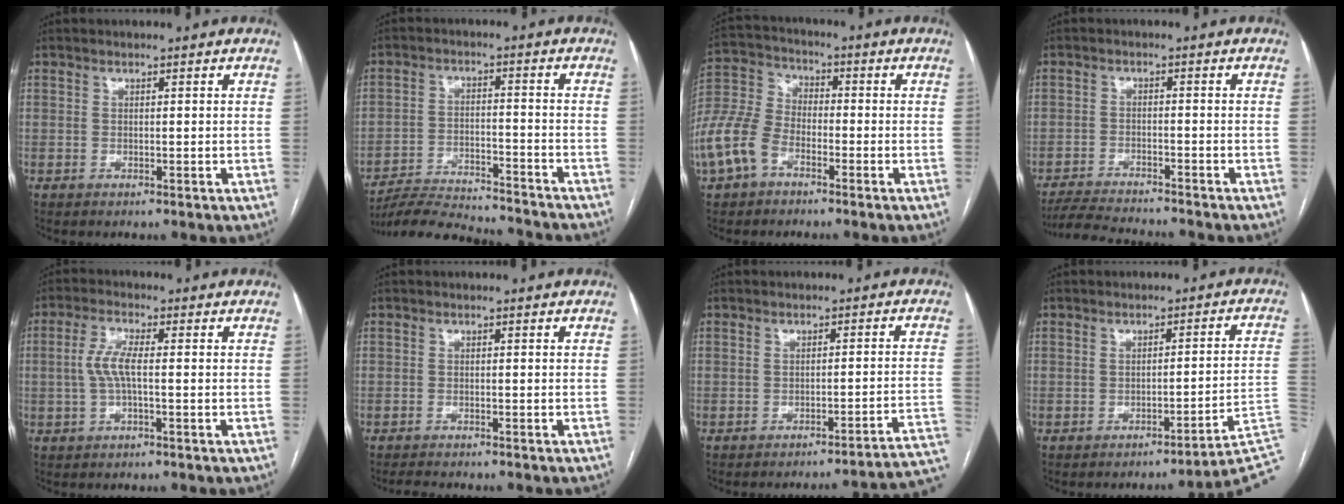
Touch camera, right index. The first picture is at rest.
{"total": 16.2, "force": [-15.5, 1.2, 4.8], "torque": [-0.086, -0.013, -0.231]}
{"total": 10.2, "force": [-5.1, 6.1, 6.4], "torque": [-0.171, 0.010, -0.106]}
{"total": 8.8, "force": [-8.3, 0.2, 2.8], "torque": [-0.045, -0.012, -0.136]}
{"total": 4.5, "force": [-0.2, 0.9, 4.4], "torque": [-0.102, 0.009, -0.004]}
{"total": 3.1, "force": [-2.9, 0.7, 0.9], "torque": [-0.015, -0.008, -0.042]}
{"total": 11.2, "force": [-9.7, -0.5, 5.6], "torque": [-0.025, 0.014, -0.104]}
{"total": 8.7, "force": [-6.2, -1.7, 5.9], "torque": [-0.038, 0.029, -0.070]}